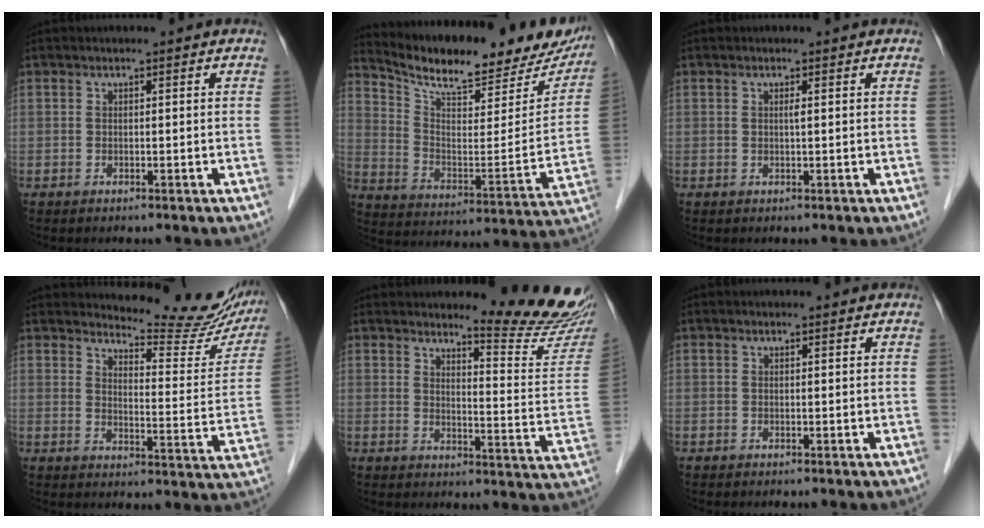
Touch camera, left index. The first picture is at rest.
{"total": 23.4, "force": [20.8, 5.1, 9.2], "torque": [-0.146, -0.044, 0.289]}
{"total": 0.6, "force": [0.2, 0.0, 0.5], "torque": [-0.013, 0.000, 0.004]}
{"total": 16.1, "force": [15.2, 2.3, 4.6], "torque": [-0.054, -0.075, 0.171]}
{"total": 13.2, "force": [12.7, -0.3, 3.5], "torque": [-0.041, -0.106, 0.144]}
{"total": 0.9, "force": [0.9, 0.1, 0.0], "torque": [-0.011, 0.002, 0.012]}